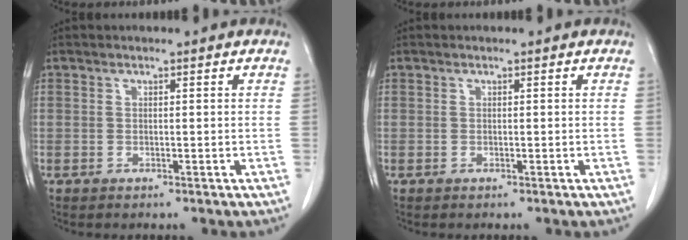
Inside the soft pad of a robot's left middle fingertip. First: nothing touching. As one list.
[{"total": 0.0}]